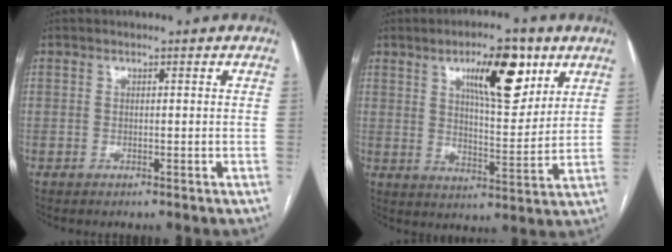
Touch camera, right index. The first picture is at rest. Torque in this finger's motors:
{"motor_torque": [1.11, 1.03, 0.27, 0.10]}